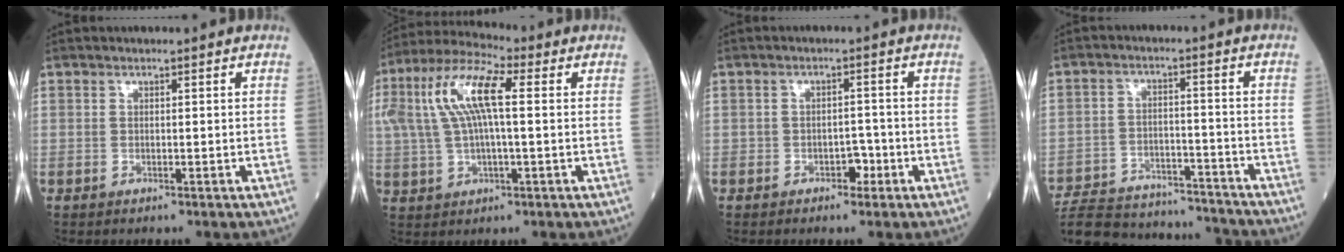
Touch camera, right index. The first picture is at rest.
{"total": 11.7, "force": [2.3, 3.1, 11.1], "torque": [-0.244, 0.030, 0.040]}
{"total": 2.3, "force": [-1.3, 1.4, 1.3], "torque": [-0.013, 0.006, -0.020]}
{"total": 20.0, "force": [-18.9, 4.0, 5.4], "torque": [-0.127, -0.001, -0.274]}